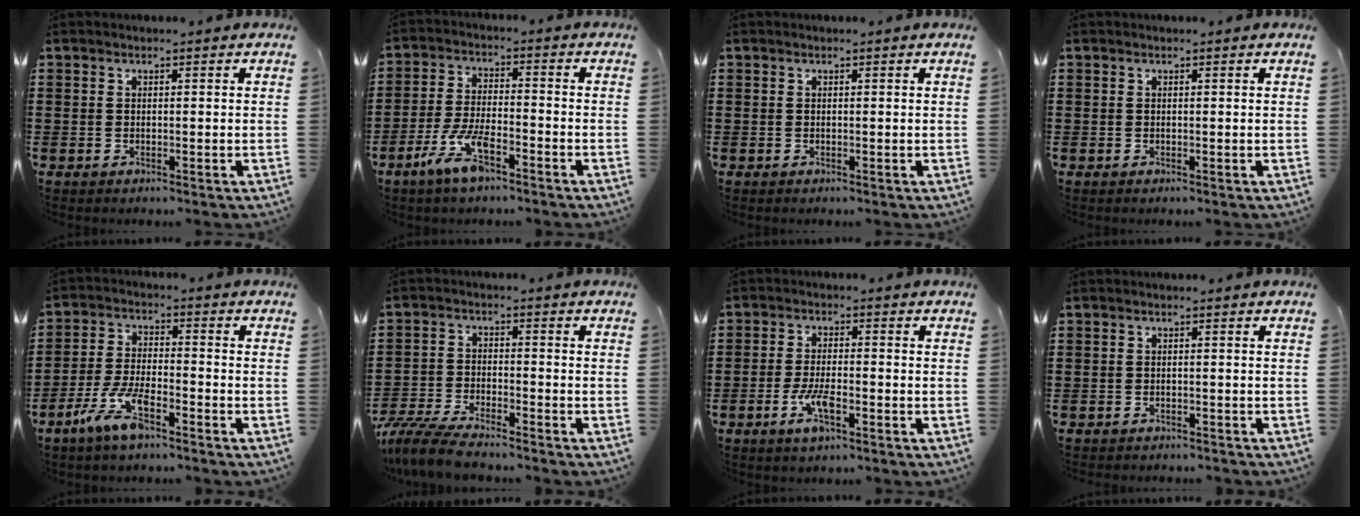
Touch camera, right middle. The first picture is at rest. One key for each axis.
{"total": 7.6, "fx": -4.5, "fy": 2.4, "fz": 5.7, "tx": -0.130, "ty": -0.005, "tz": -0.087}
{"total": 0.0}
{"total": 0.0}
{"total": 7.3, "fx": -4.6, "fy": 2.0, "fz": 5.3, "tx": -0.126, "ty": -0.006, "tz": -0.089}
{"total": 5.9, "fx": -5.5, "fy": 0.6, "fz": 2.1, "tx": -0.058, "ty": -0.005, "tz": -0.113}
{"total": 5.3, "fx": -2.4, "fy": 1.6, "fz": 4.4, "tx": -0.091, "ty": -0.001, "tz": -0.046}
{"total": 1.0, "fx": -1.0, "fy": 0.0, "fz": 0.0, "tx": -0.004, "ty": 0.000, "tz": -0.021}